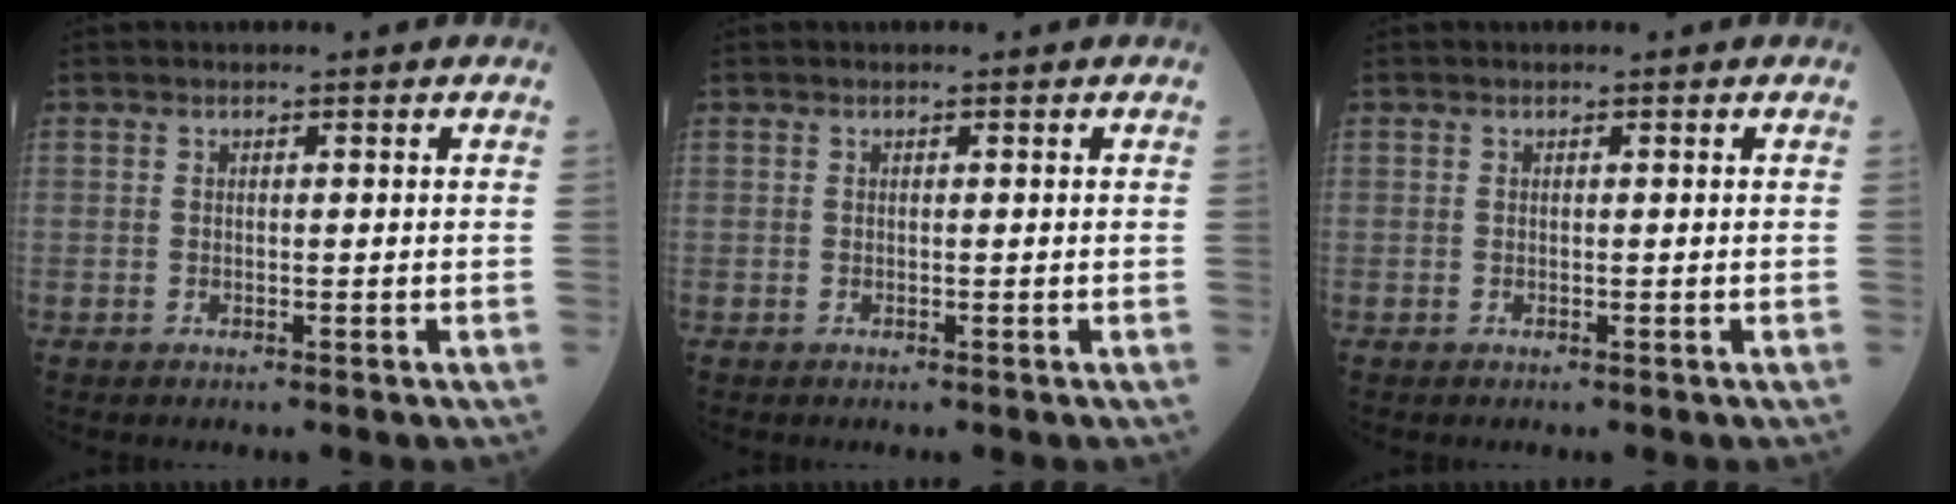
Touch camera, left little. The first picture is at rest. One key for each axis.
{"total": 0.0}
{"total": 0.0}